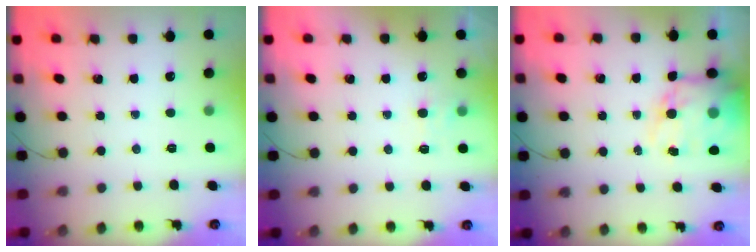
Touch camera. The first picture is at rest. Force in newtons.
{"total": 6.1, "press": 5.9, "slide": 1.5}
{"total": 14.3, "press": 13.6, "slide": 4.2}